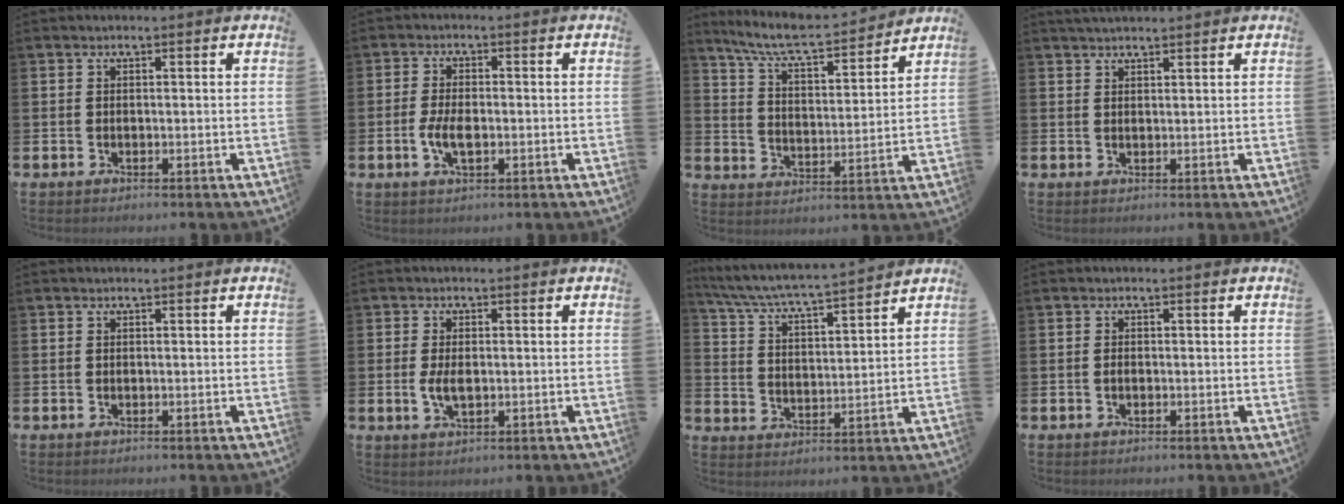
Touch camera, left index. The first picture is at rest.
{"total": 3.8, "force": [-0.7, 1.8, 3.3], "torque": [-0.058, -0.001, -0.016]}
{"total": 7.8, "force": [7.4, 0.6, 2.5], "torque": [-0.072, -0.056, 0.125]}
{"total": 2.0, "force": [1.9, 0.2, 0.4], "torque": [-0.006, -0.003, 0.034]}
{"total": 0.0}
{"total": 3.0, "force": [-0.1, 1.6, 2.5], "torque": [-0.042, 0.002, -0.004]}
{"total": 5.9, "force": [5.7, -0.1, 1.6], "torque": [-0.056, -0.045, 0.095]}
{"total": 0.6, "force": [-0.2, 0.4, 0.4], "torque": [0.000, -0.001, -0.008]}